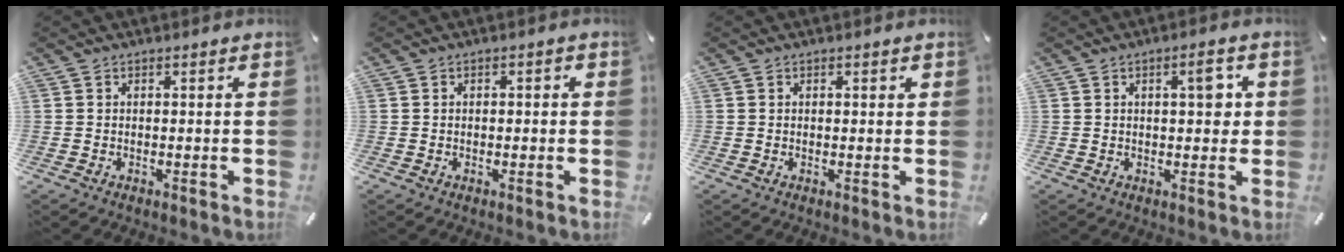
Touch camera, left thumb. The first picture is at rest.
{"total": 1.1, "force": [-0.2, 0.6, 0.9], "torque": [-0.017, 0.004, -0.005]}
{"total": 0.8, "force": [0.2, 0.4, 0.6], "torque": [-0.004, 0.000, 0.002]}
{"total": 5.9, "force": [1.4, 2.5, 5.2], "torque": [-0.061, -0.005, 0.012]}